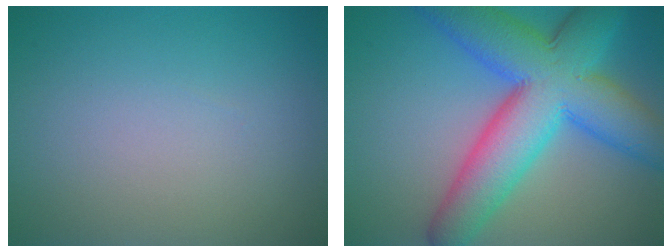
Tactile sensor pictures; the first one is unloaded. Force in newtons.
{"total": 12.0, "press": 12.0, "slide": 0.2}